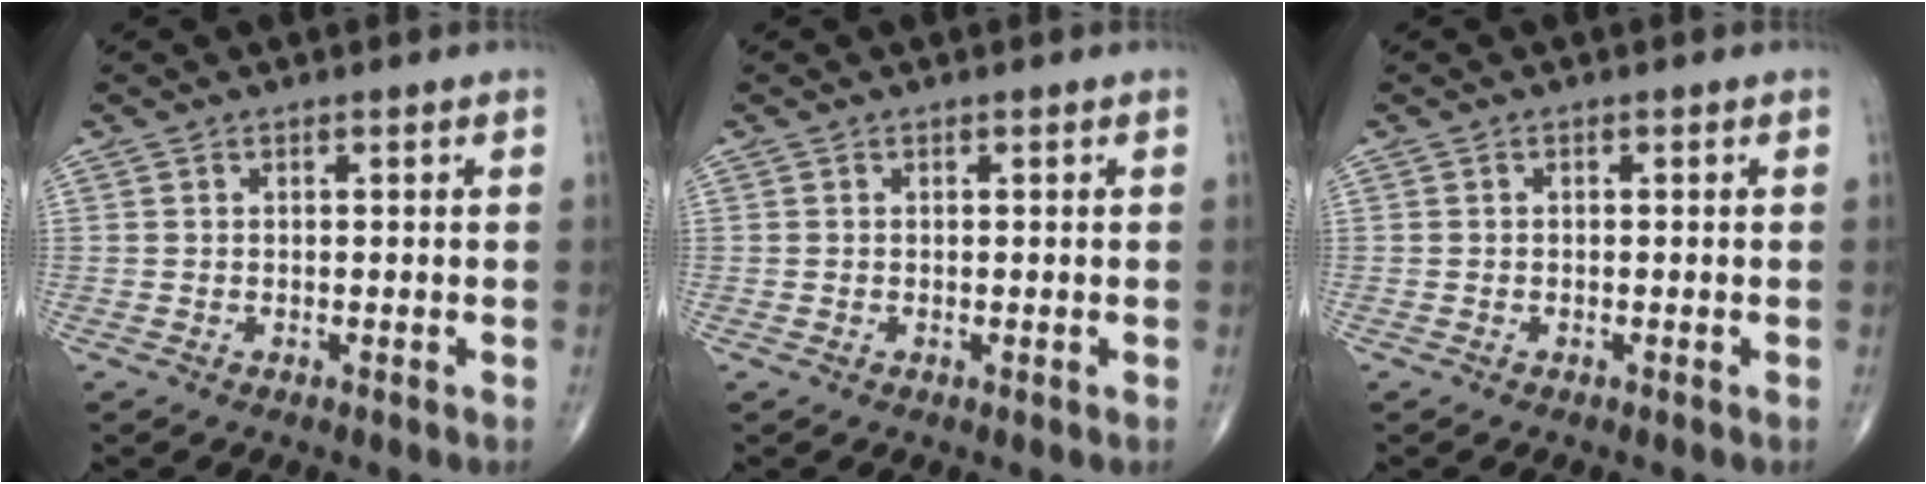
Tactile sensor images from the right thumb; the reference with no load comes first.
{"total": 0.0}
{"total": 0.0}